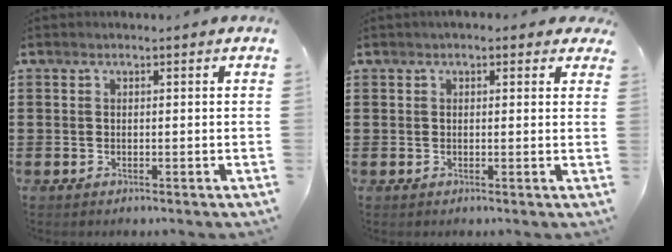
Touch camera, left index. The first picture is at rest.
{"total": 1.3, "force": [0.8, 0.8, 0.6], "torque": [-0.014, 0.009, 0.013]}